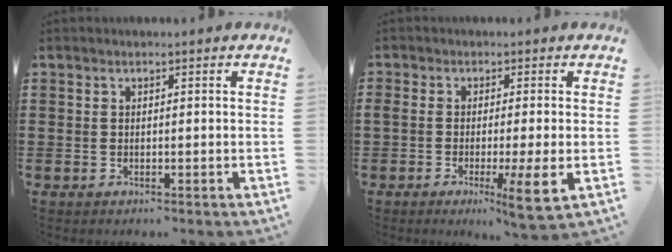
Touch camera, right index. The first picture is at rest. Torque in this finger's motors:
{"motor_torque": [1.71, -0.43, 0.67, 0.09]}